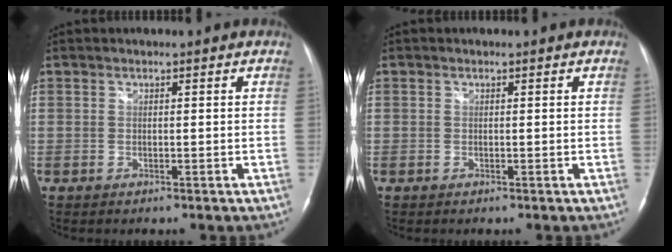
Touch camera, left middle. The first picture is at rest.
{"total": 0.0}